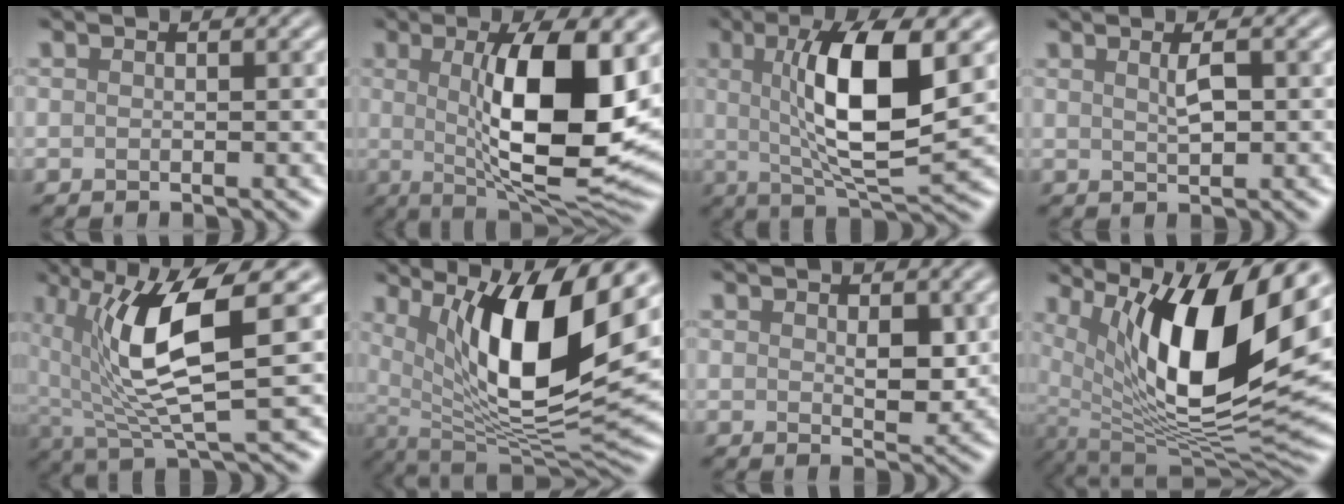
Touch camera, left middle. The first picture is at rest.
{"total": 12.3, "force": [1.0, 3.7, 11.7], "torque": [-0.174, -0.007, 0.021]}
{"total": 9.5, "force": [1.5, 2.5, 9.0], "torque": [-0.147, -0.006, 0.032]}
{"total": 1.7, "force": [0.6, 0.4, 1.5], "torque": [-0.031, -0.001, 0.012]}
{"total": 9.2, "force": [1.5, 2.4, 8.8], "torque": [-0.167, -0.004, 0.031]}
{"total": 12.7, "force": [4.2, 3.7, 11.5], "torque": [-0.180, -0.010, 0.077]}
{"total": 2.4, "force": [0.4, 1.4, 1.9], "torque": [-0.030, -0.006, 0.010]}
{"total": 14.1, "force": [5.0, 4.5, 12.3], "torque": [-0.204, -0.009, 0.092]}